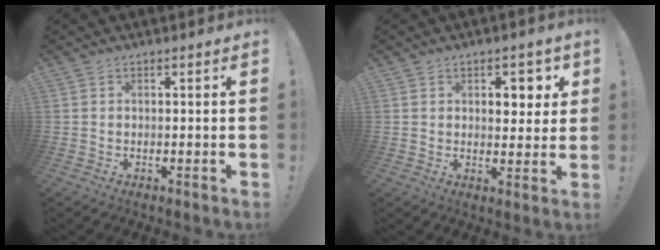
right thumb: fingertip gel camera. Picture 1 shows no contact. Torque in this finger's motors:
{"motor_torque": [0.65, 0.69, 0.00, 0.02, 0.00]}